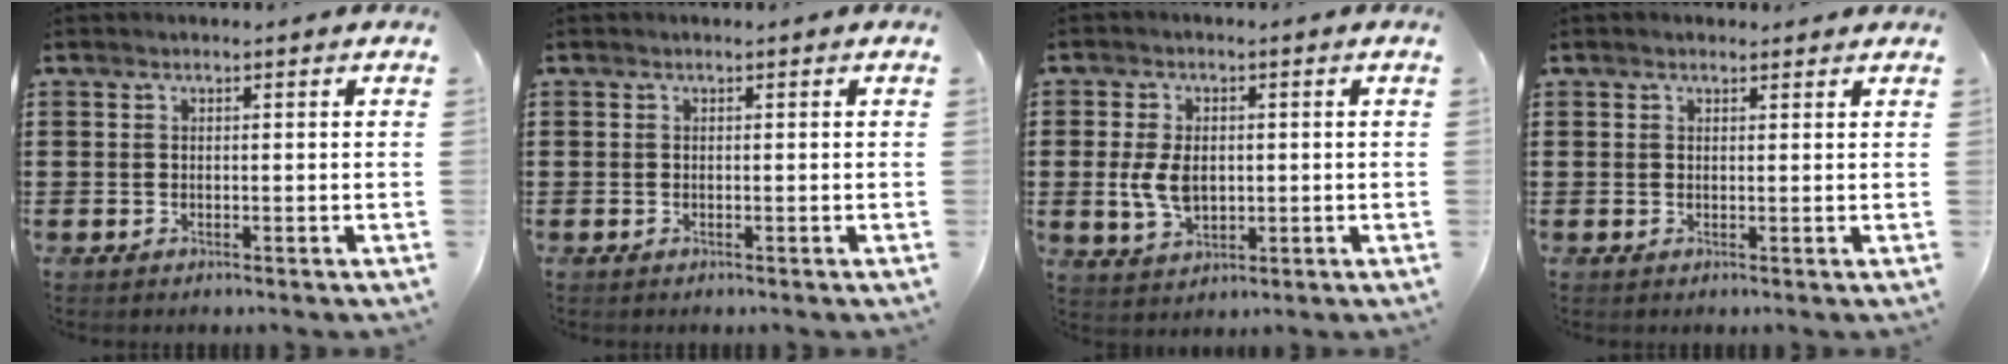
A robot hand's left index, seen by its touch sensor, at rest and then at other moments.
{"total": 0.0}
{"total": 6.0, "force": [0.0, 3.9, 4.6], "torque": [-0.104, 0.000, -0.006]}
{"total": 0.9, "force": [0.9, 0.3, 0.2], "torque": [-0.005, 0.003, 0.017]}